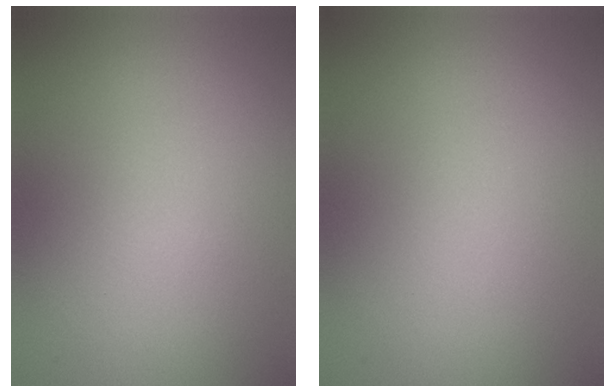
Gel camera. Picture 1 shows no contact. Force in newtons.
{"total": 0.0}